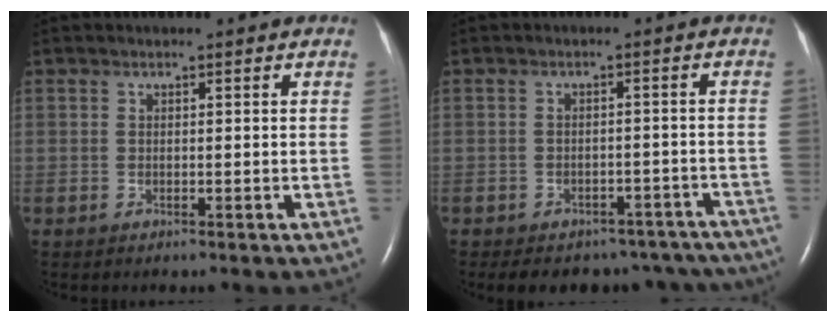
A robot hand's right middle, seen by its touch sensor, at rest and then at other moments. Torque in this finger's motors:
{"motor_torque": [0.65, -0.63, 0.07, 0.06]}